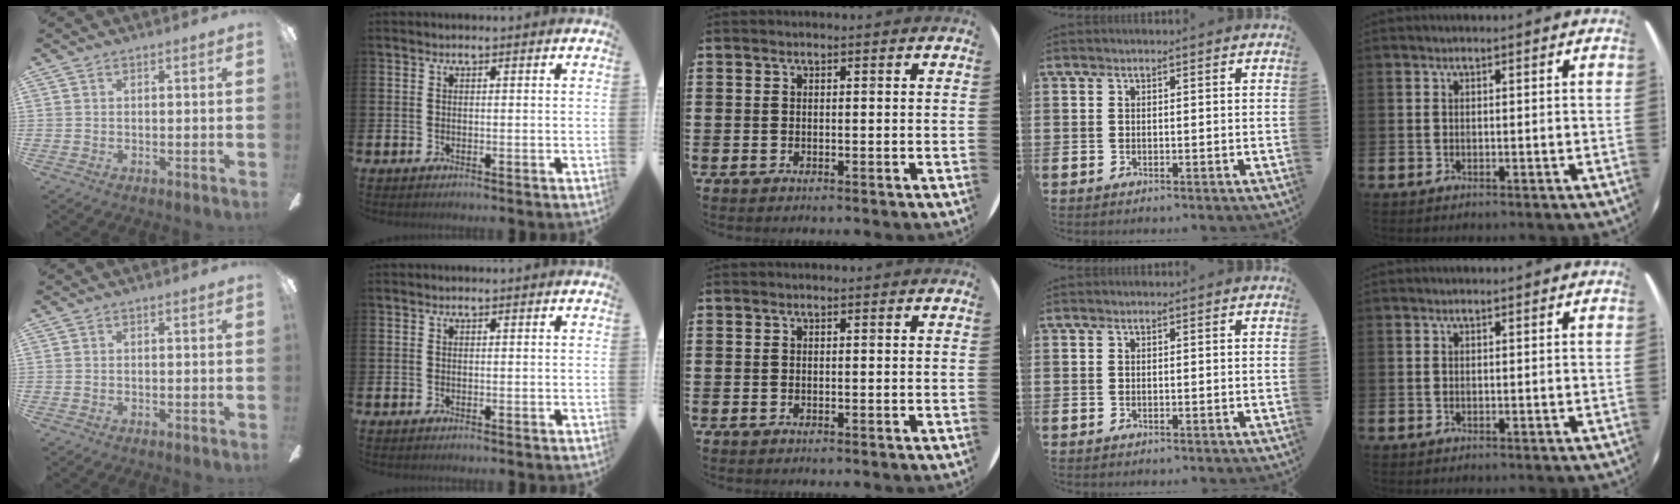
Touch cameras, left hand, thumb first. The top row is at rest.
{}